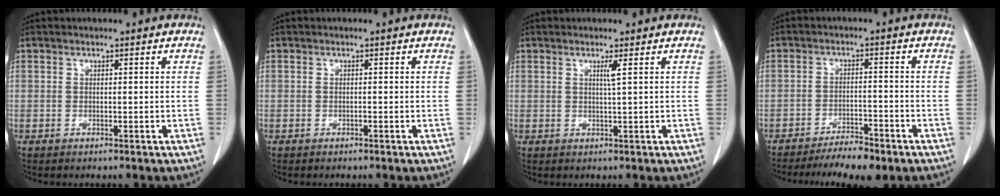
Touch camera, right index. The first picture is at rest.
{"total": 0.0}
{"total": 1.5, "force": [0.6, -0.5, 1.3], "torque": [-0.026, -0.006, 0.011]}
{"total": 6.7, "force": [-5.4, 1.5, 3.6], "torque": [-0.053, -0.009, -0.088]}